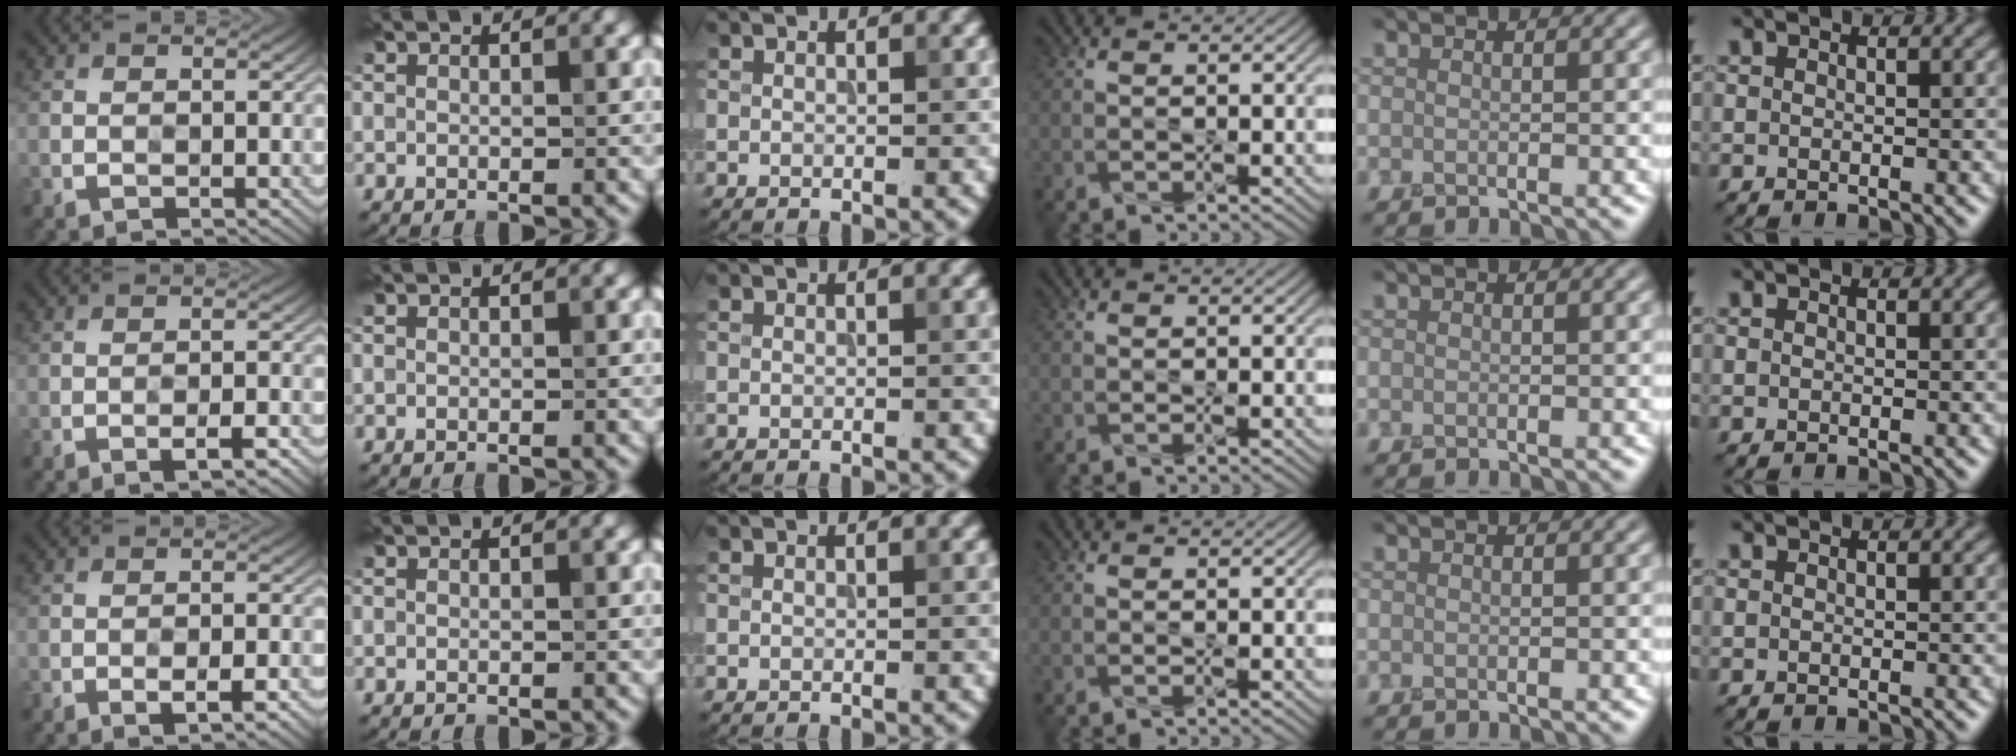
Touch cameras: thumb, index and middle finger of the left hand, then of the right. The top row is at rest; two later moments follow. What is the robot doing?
{"motion": "squeeze", "object": "air blower"}